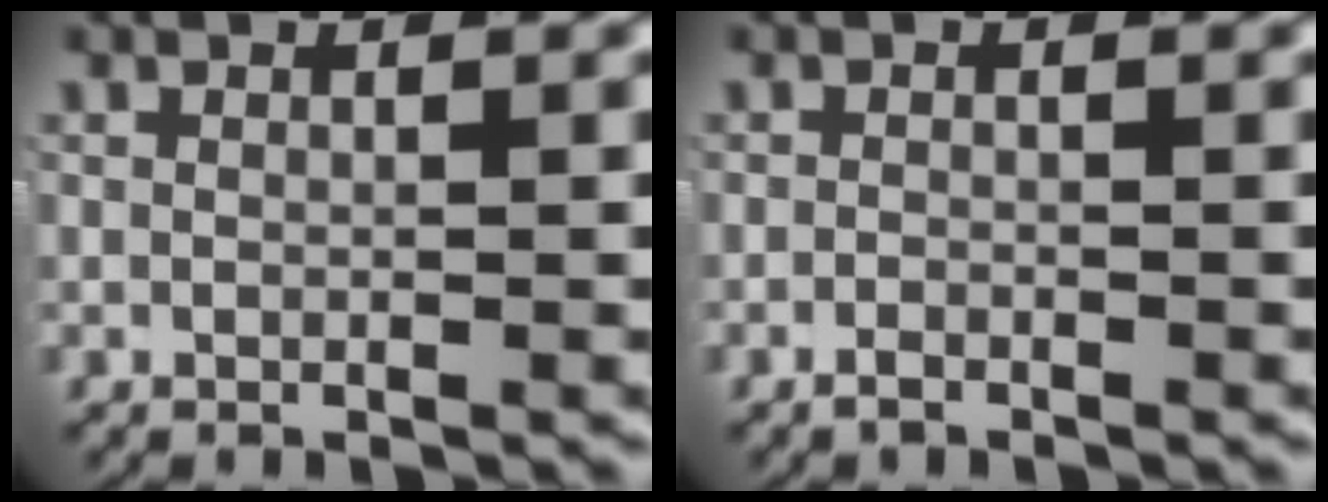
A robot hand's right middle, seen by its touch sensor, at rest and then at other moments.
{"total": 0.9, "force": [-0.9, 0.1, 0.2], "torque": [-0.007, -0.003, -0.016]}